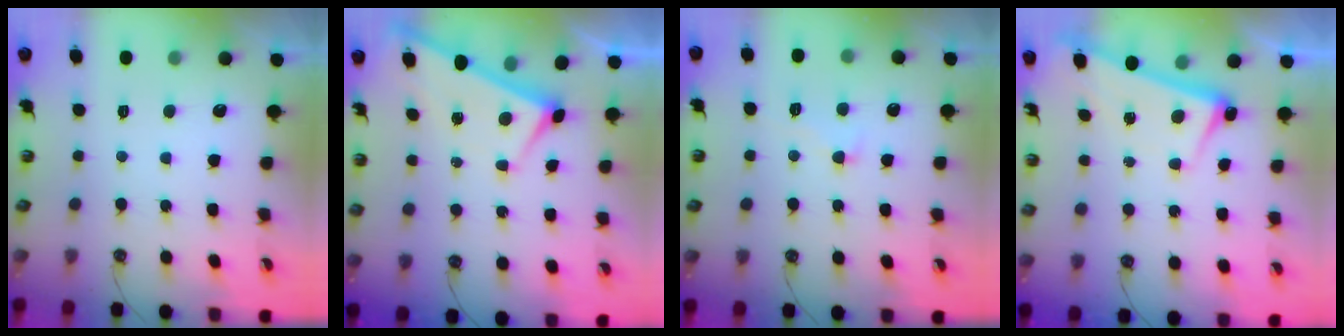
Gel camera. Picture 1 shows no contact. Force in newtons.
{"total": 3.0, "press": 3.0, "slide": 0.1}
{"total": 2.2, "press": 2.1, "slide": 0.6}
{"total": 2.5, "press": 2.5, "slide": 0.7}